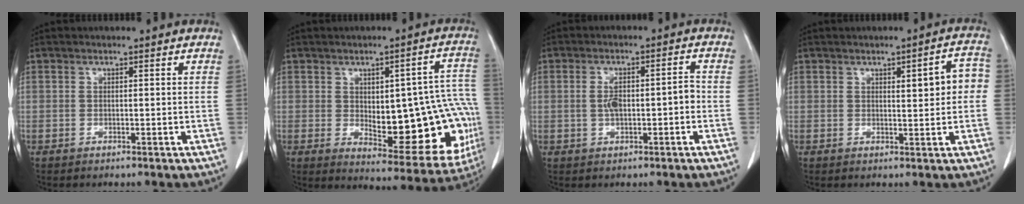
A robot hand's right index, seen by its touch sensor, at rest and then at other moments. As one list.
[{"total": 20.1, "force": [-2.1, 7.2, 18.7], "torque": [-0.168, 0.026, 0.003]}, {"total": 5.1, "force": [-0.8, 1.7, 4.8], "torque": [-0.090, 0.017, -0.009]}, {"total": 5.4, "force": [0.8, 1.5, 5.1], "torque": [-0.061, 0.016, 0.009]}]